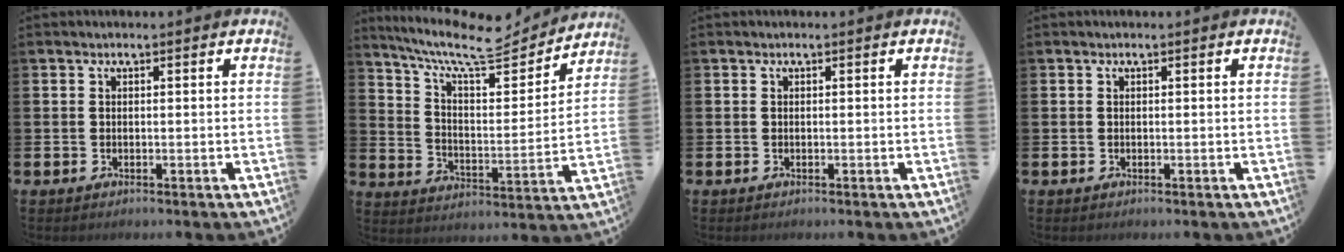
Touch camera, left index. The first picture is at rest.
{"total": 10.2, "force": [8.6, 2.8, 4.7], "torque": [-0.104, -0.061, 0.141]}
{"total": 0.0}
{"total": 0.0}